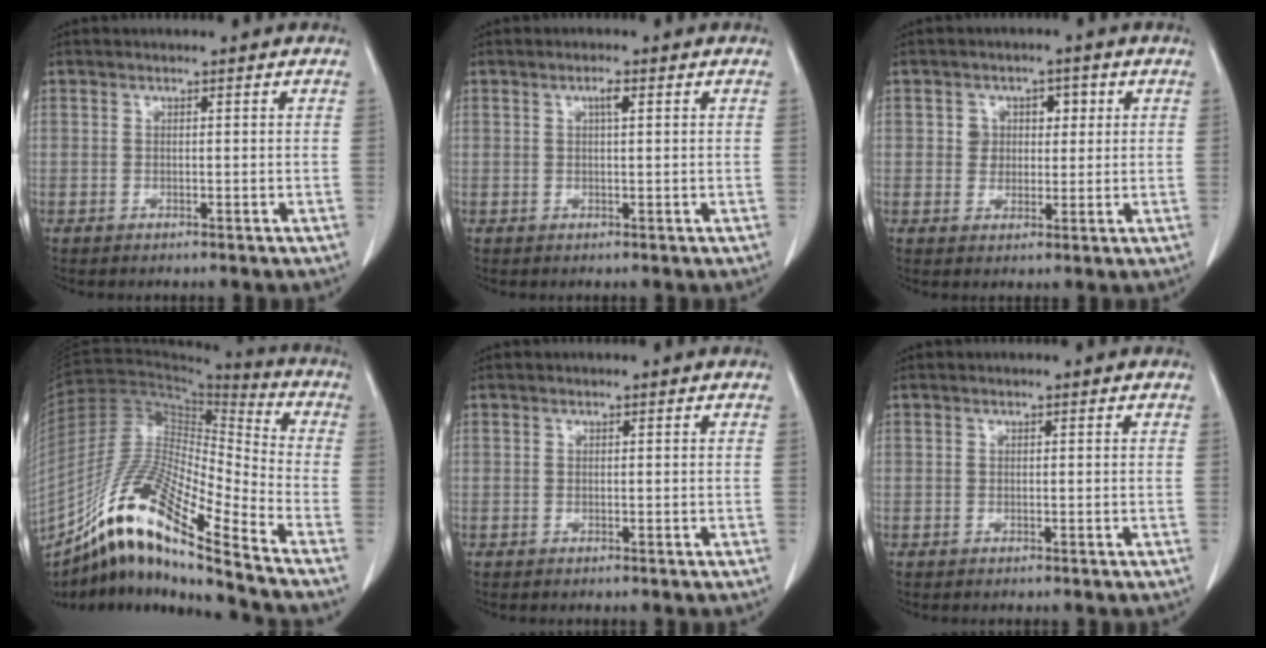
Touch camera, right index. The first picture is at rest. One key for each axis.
{"total": 1.5, "fx": 0.6, "fy": 0.2, "fz": 1.4, "tx": -0.026, "ty": 0.002, "tz": 0.009}
{"total": 4.4, "fx": 1.1, "fy": 3.8, "fz": 1.9, "tx": -0.019, "ty": 0.018, "tz": 0.018}
{"total": 20.1, "fx": -14.1, "fy": 1.4, "fz": 14.2, "tx": -0.288, "ty": -0.016, "tz": -0.260}
{"total": 0.0}
{"total": 0.0}